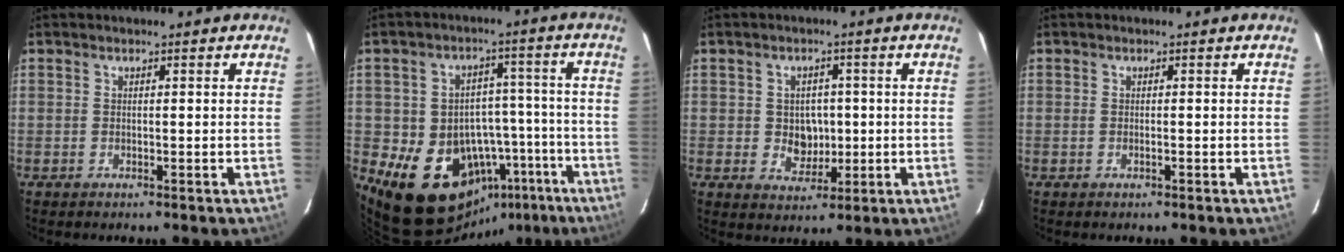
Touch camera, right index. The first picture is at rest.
{"total": 19.5, "force": [-10.7, 13.7, 8.7], "torque": [-0.152, 0.033, -0.118]}
{"total": 5.3, "force": [-0.2, 4.6, 2.7], "torque": [-0.049, 0.005, 0.007]}
{"total": 0.7, "force": [-0.2, 0.2, 0.6], "torque": [-0.011, 0.002, -0.004]}